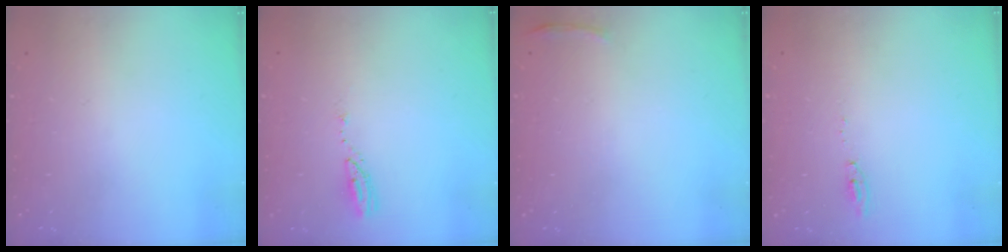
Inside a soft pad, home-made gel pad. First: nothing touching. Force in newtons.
{"total": 4.1, "press": 4.1, "slide": 0.3}
{"total": 4.0, "press": 3.7, "slide": 1.6}
{"total": 5.2, "press": 5.2, "slide": 0.5}